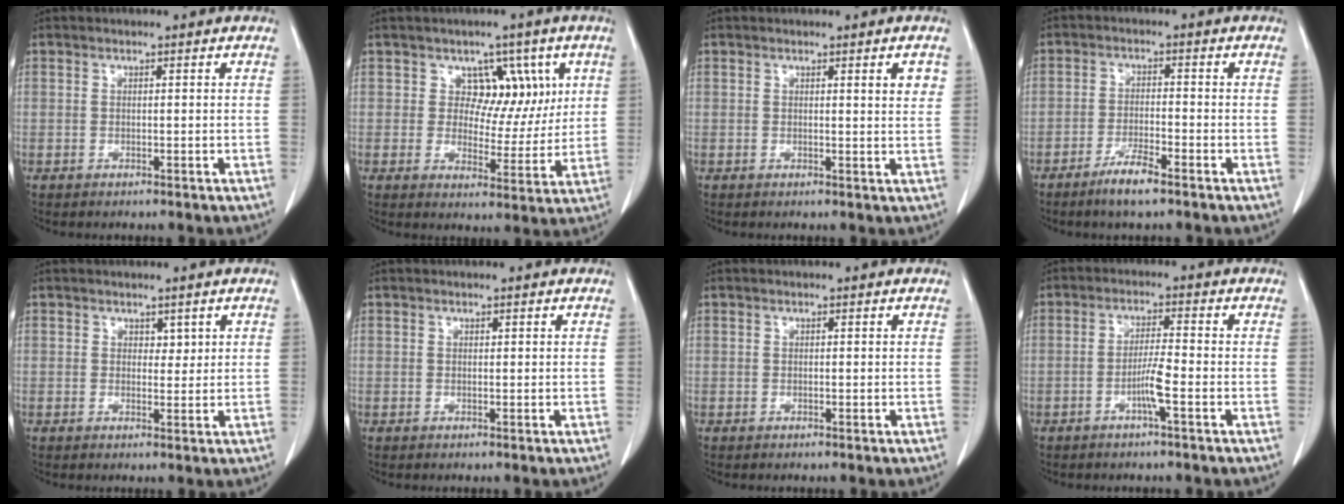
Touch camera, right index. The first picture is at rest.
{"total": 6.6, "force": [2.8, 5.3, 2.8], "torque": [-0.014, 0.012, 0.040]}
{"total": 2.4, "force": [1.0, 0.3, 2.1], "torque": [-0.026, -0.003, 0.011]}
{"total": 4.7, "force": [-3.4, 0.5, 3.2], "torque": [-0.062, -0.004, -0.062]}
{"total": 1.5, "force": [0.9, 1.0, 0.8], "torque": [-0.003, -0.005, 0.012]}
{"total": 0.0}
{"total": 0.0}
{"total": 4.0, "force": [-1.7, -0.3, 3.6], "torque": [-0.070, 0.000, -0.034]}